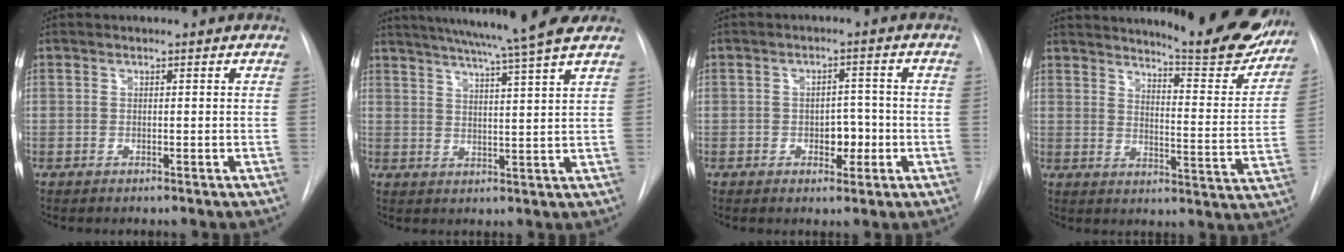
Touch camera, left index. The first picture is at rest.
{"total": 14.3, "force": [12.0, -1.3, 7.6], "torque": [-0.129, -0.002, 0.160]}
{"total": 4.0, "force": [-1.1, 2.4, 3.0], "torque": [-0.031, 0.007, -0.011]}
{"total": 18.8, "force": [17.0, 2.1, 7.8], "torque": [-0.101, -0.070, 0.208]}